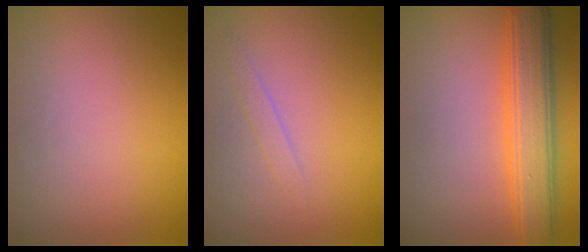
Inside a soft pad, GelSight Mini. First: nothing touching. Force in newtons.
{"total": 0.9, "press": 0.9, "slide": 0.0}
{"total": 5.8, "press": 5.8, "slide": 0.1}